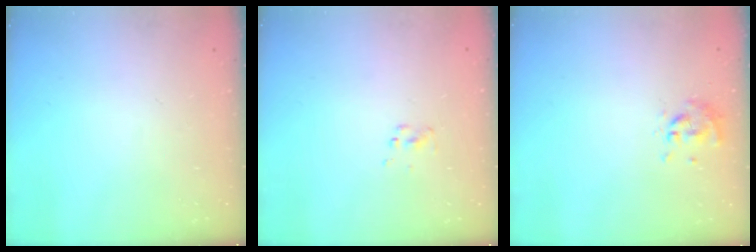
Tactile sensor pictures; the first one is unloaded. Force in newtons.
{"total": 1.5, "press": 1.5, "slide": 0.2}
{"total": 0.0}